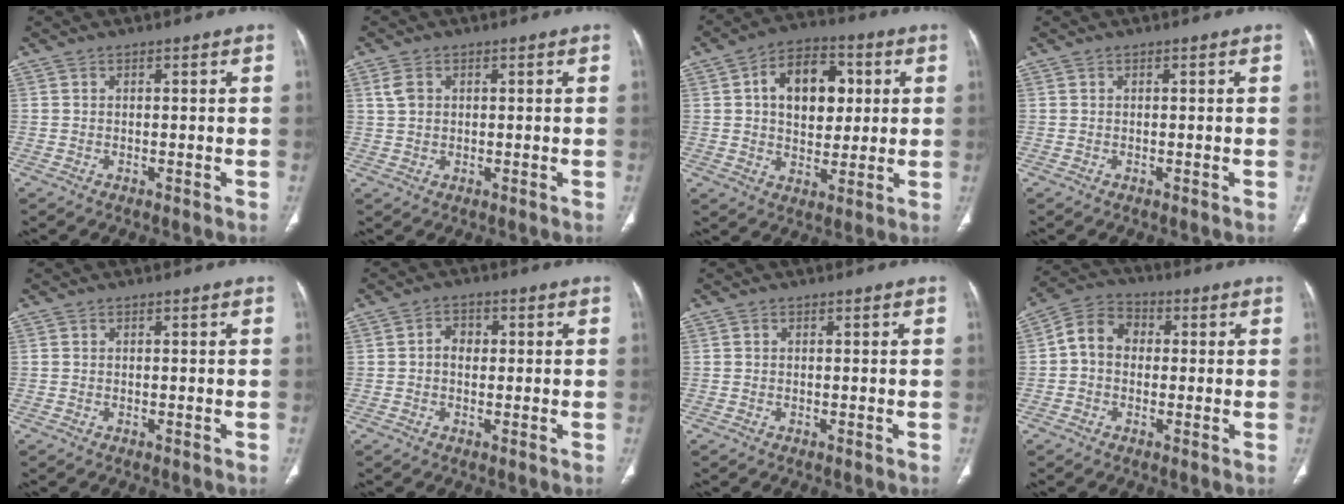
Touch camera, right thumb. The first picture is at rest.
{"total": 2.8, "force": [1.0, 2.0, 1.7], "torque": [-0.033, 0.002, 0.025]}
{"total": 13.6, "force": [2.9, 9.0, 9.9], "torque": [-0.113, 0.006, 0.042]}
{"total": 0.0}
{"total": 0.0}
{"total": 3.1, "force": [0.1, 2.4, 2.0], "torque": [-0.020, 0.010, -0.004]}
{"total": 0.0}
{"total": 7.4, "force": [0.1, 6.0, 4.3], "torque": [-0.060, 0.024, -0.012]}